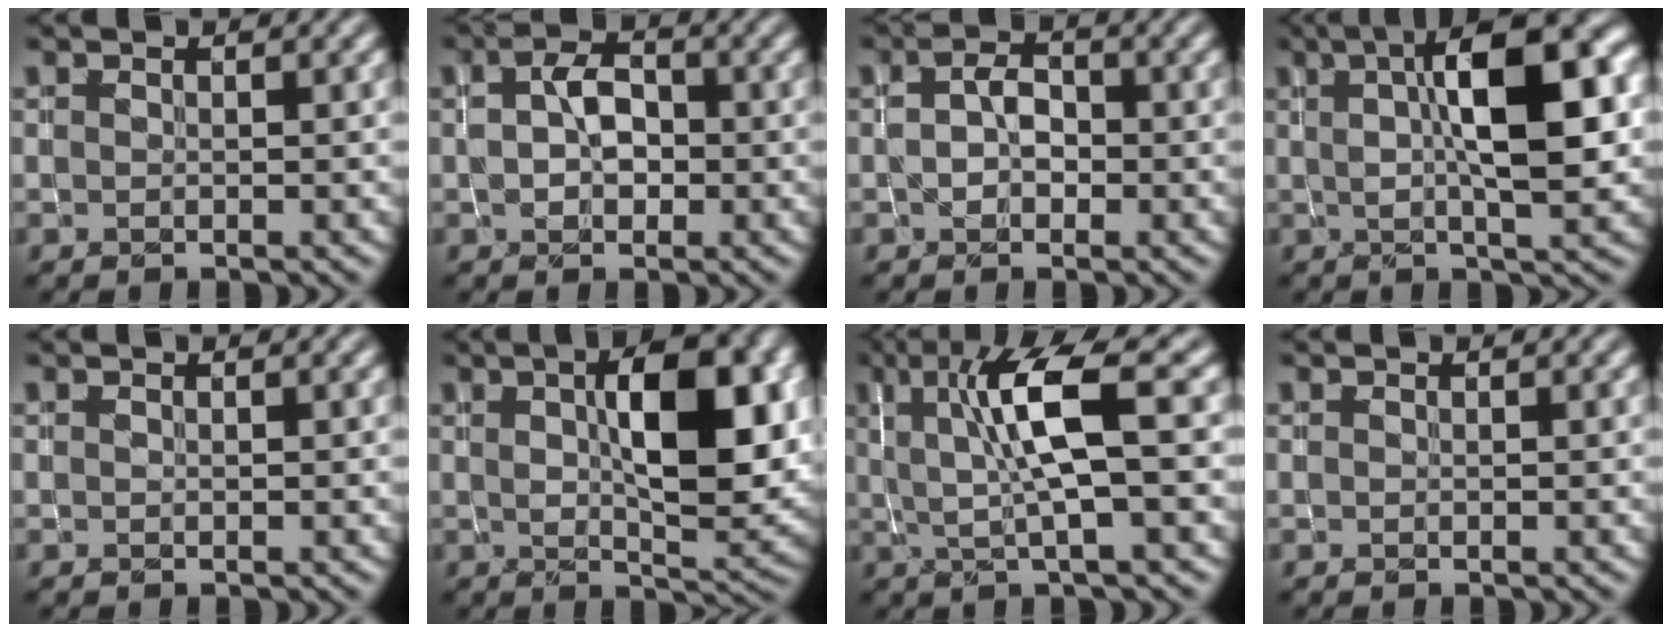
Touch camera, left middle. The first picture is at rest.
{"total": 3.3, "force": [-0.1, 2.2, 2.4], "torque": [-0.047, 0.008, -0.005]}
{"total": 2.5, "force": [-0.3, 1.8, 1.7], "torque": [-0.034, 0.006, -0.007]}
{"total": 9.9, "force": [2.0, 2.9, 9.3], "torque": [-0.127, 0.015, 0.028]}
{"total": 0.0}
{"total": 9.5, "force": [2.1, 3.5, 8.5], "torque": [-0.120, 0.005, 0.034]}
{"total": 6.8, "force": [1.3, 1.1, 6.6], "torque": [-0.129, 0.001, 0.025]}
{"total": 0.0}